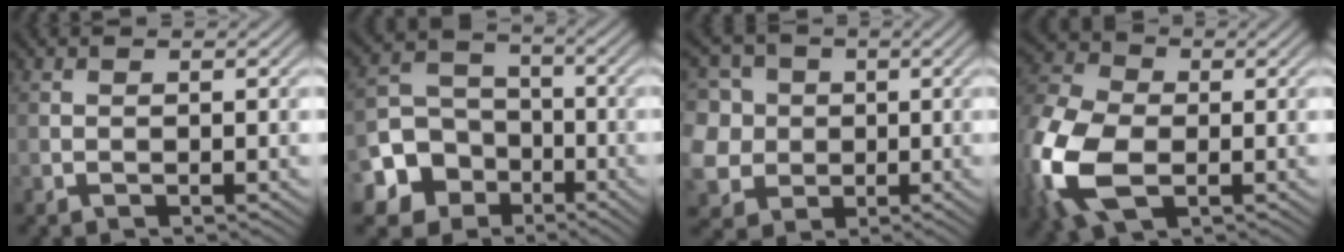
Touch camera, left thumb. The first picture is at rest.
{"total": 10.6, "force": [-4.7, 9.0, 3.0], "torque": [-0.091, -0.031, -0.111]}
{"total": 10.2, "force": [2.2, 9.1, 4.2], "torque": [-0.146, 0.015, 0.029]}
{"total": 14.1, "force": [-3.2, 9.2, 10.2], "torque": [-0.288, -0.026, -0.068]}